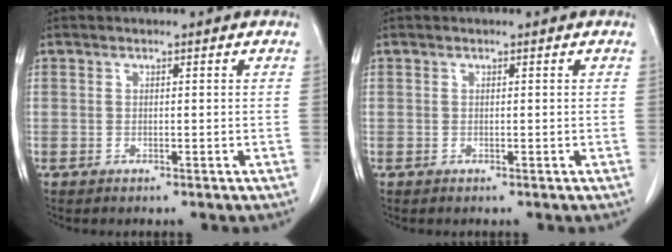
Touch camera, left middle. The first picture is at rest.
{"total": 0.0}